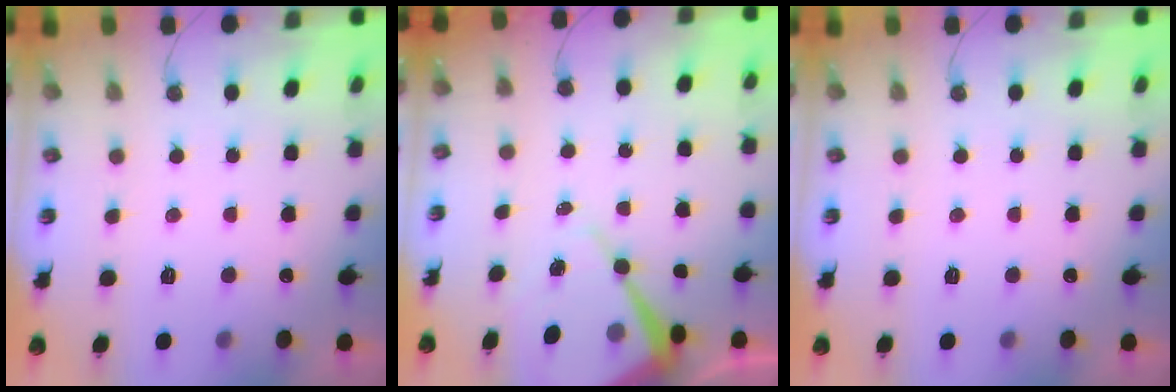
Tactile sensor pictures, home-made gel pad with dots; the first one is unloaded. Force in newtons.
{"total": 11.0, "press": 11.0, "slide": 1.0}
{"total": 0.0}